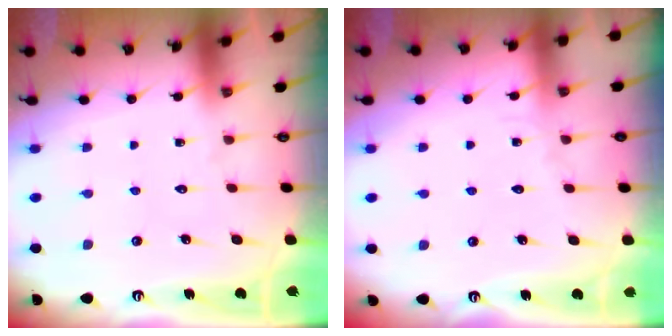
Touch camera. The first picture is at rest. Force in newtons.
{"total": 2.6, "press": 2.6, "slide": 0.2}